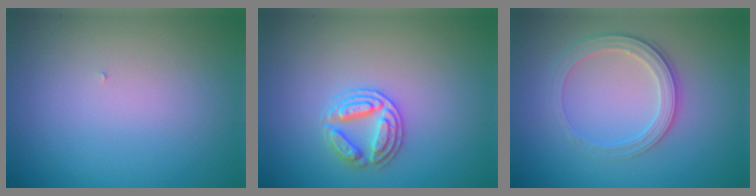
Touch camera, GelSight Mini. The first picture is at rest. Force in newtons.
{"total": 2.8, "press": 2.7, "slide": 0.4}
{"total": 2.8, "press": 2.7, "slide": 0.9}